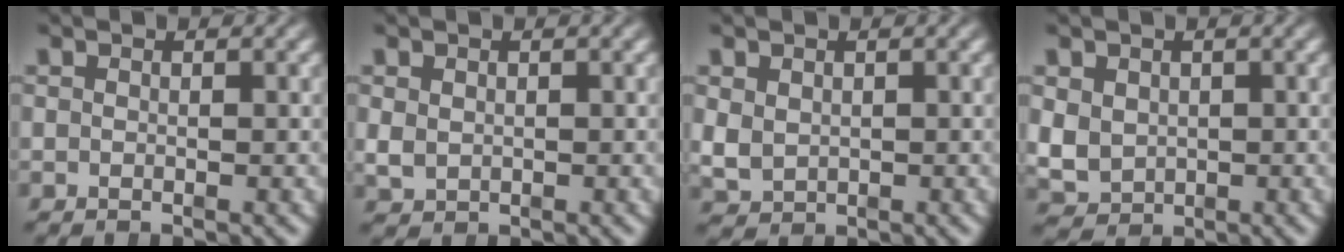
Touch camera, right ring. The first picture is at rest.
{"total": 1.4, "force": [0.0, 1.3, 0.6], "torque": [-0.019, -0.011, 0.010]}
{"total": 2.6, "force": [0.2, 2.4, 1.1], "torque": [-0.034, -0.018, 0.019]}
{"total": 5.1, "force": [-0.5, 4.6, 2.1], "torque": [-0.065, -0.034, 0.012]}